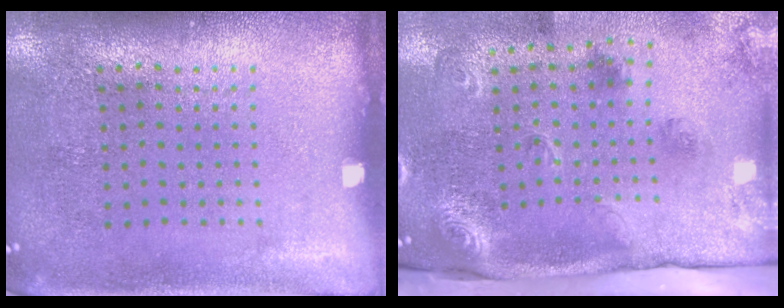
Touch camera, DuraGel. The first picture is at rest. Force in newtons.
{"total": 2.7, "press": 1.9, "slide": 1.8}